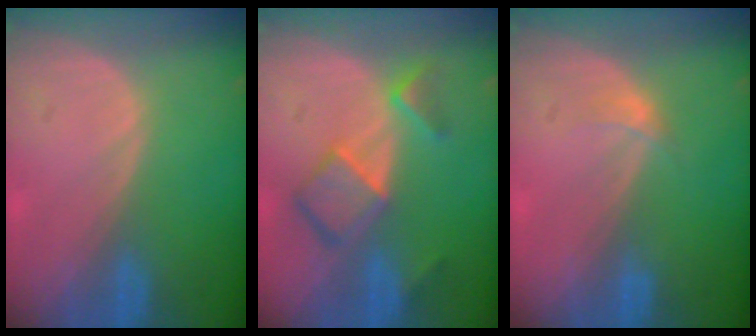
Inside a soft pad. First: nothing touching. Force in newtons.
{"total": 7.2, "press": 6.2, "slide": 3.7}
{"total": 1.2, "press": 1.2, "slide": 0.1}